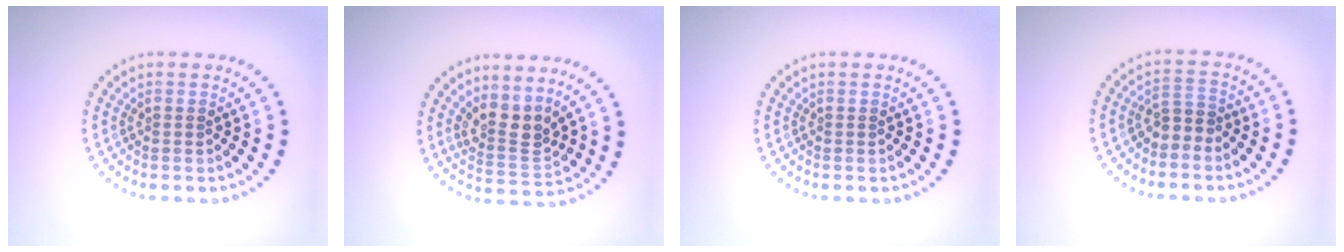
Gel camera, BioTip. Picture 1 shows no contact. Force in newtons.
{"total": 3.0, "press": 2.2, "slide": 2.0}
{"total": 0.0}
{"total": 1.9, "press": 1.6, "slide": 1.0}